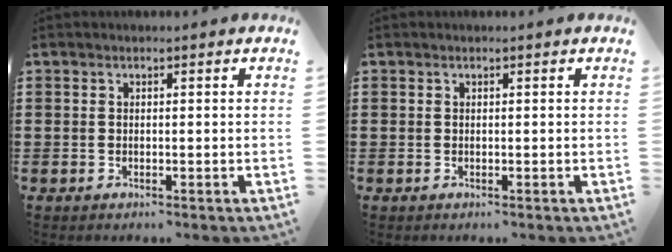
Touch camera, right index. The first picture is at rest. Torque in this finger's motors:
{"motor_torque": [0.01, 0.01, 0.00, 0.00]}